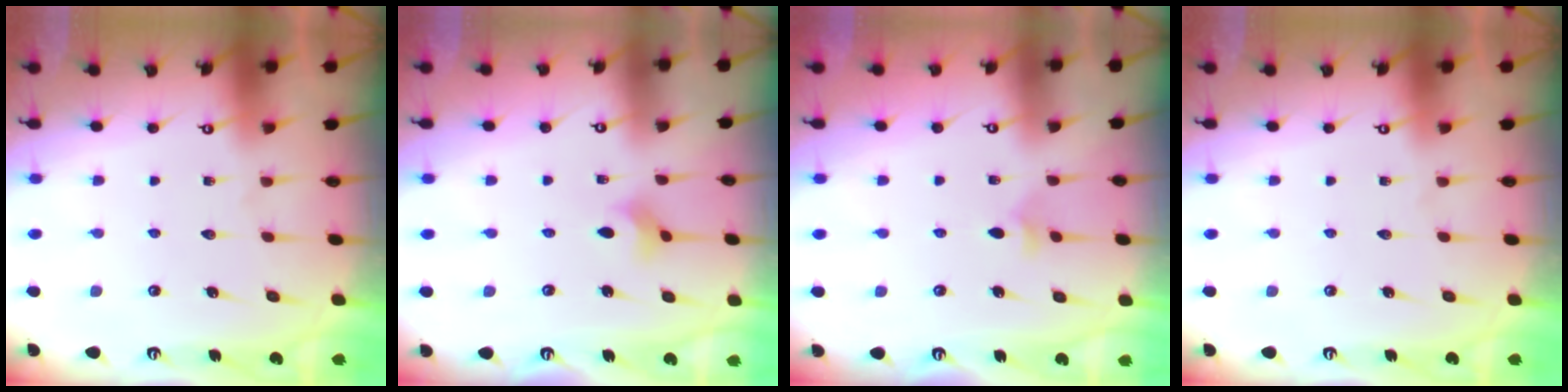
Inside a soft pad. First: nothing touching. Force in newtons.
{"total": 3.3, "press": 3.3, "slide": 0.6}
{"total": 2.9, "press": 2.8, "slide": 0.9}
{"total": 0.0}